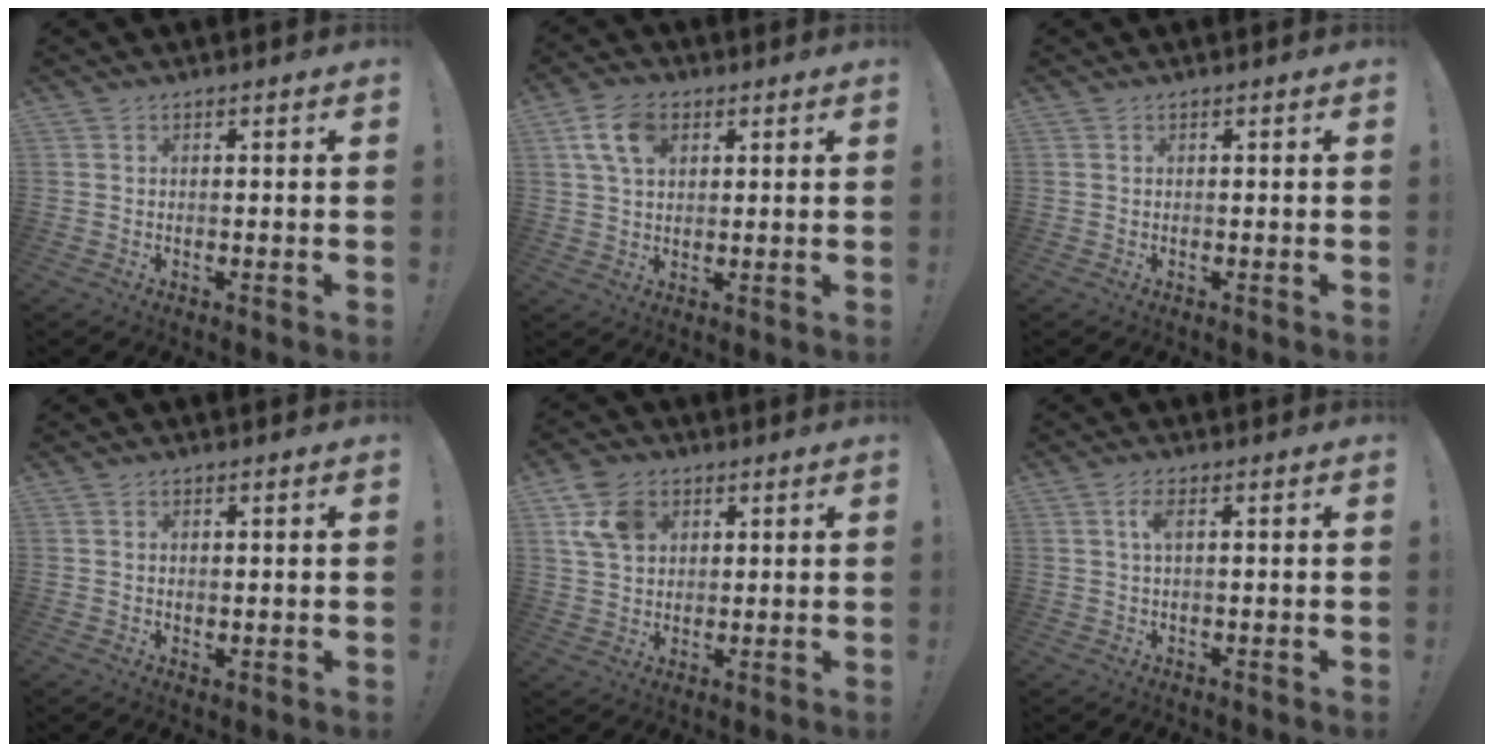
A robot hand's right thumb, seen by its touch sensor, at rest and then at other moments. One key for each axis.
{"total": 9.3, "fx": 3.5, "fy": 6.1, "fz": 6.1, "tx": -0.116, "ty": 0.005, "tz": 0.069}
{"total": 0.0}
{"total": 0.9, "fx": 0.6, "fy": 0.5, "fz": 0.5, "tx": -0.003, "ty": -0.003, "tz": 0.010}
{"total": 10.5, "fx": 4.3, "fy": 7.9, "fz": 5.3, "tx": -0.106, "ty": 0.001, "tz": 0.088}
{"total": 3.0, "fx": 0.7, "fy": 0.7, "fz": 2.8, "tx": -0.060, "ty": 0.005, "tz": 0.010}